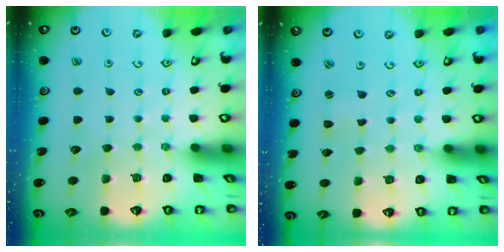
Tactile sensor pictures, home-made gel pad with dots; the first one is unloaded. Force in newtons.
{"total": 1.4, "press": 1.4, "slide": 0.3}